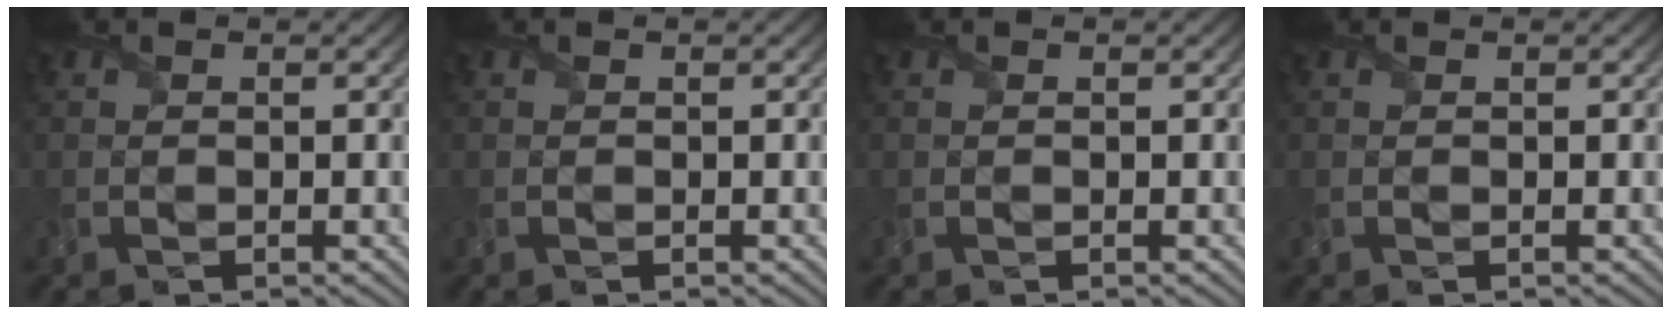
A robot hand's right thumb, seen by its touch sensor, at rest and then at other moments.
{"total": 0.0}
{"total": 0.0}
{"total": 0.0}